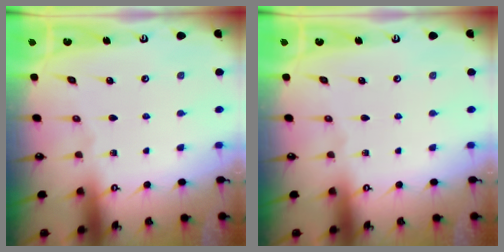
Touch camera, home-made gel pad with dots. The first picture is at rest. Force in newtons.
{"total": 0.0}